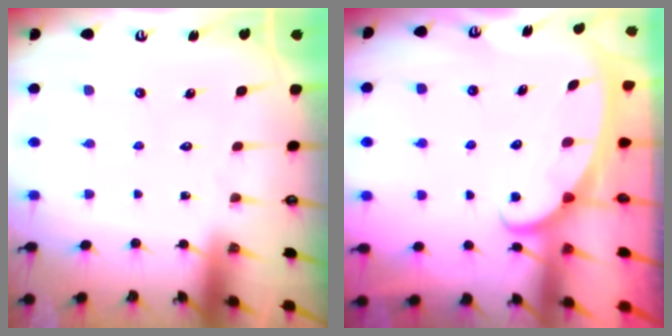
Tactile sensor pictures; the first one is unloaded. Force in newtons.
{"total": 2.4, "press": 2.4, "slide": 0.4}